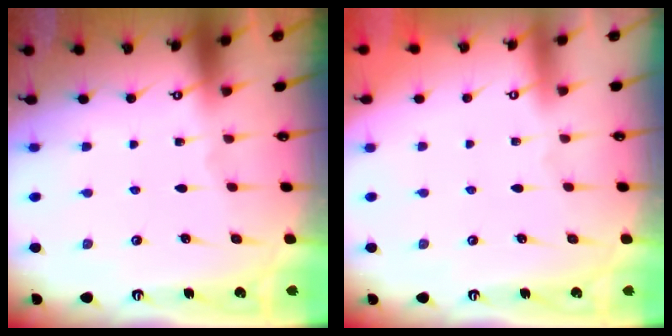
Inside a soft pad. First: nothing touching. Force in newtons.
{"total": 3.8, "press": 3.8, "slide": 0.1}